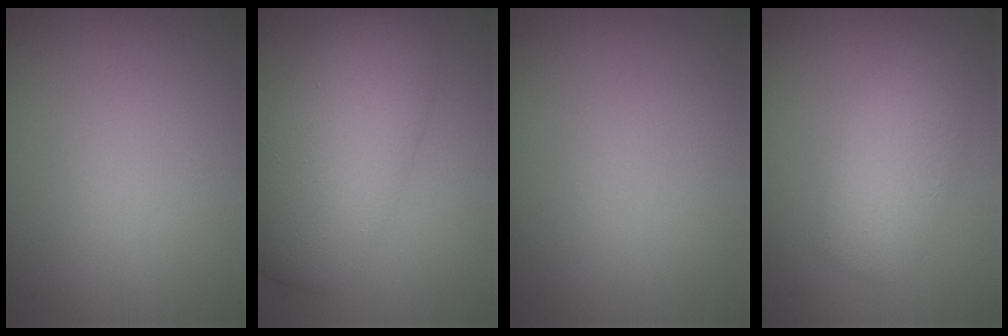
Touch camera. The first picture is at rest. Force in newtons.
{"total": 8.2, "press": 8.2, "slide": 0.1}
{"total": 0.0}
{"total": 3.3, "press": 3.3, "slide": 0.0}